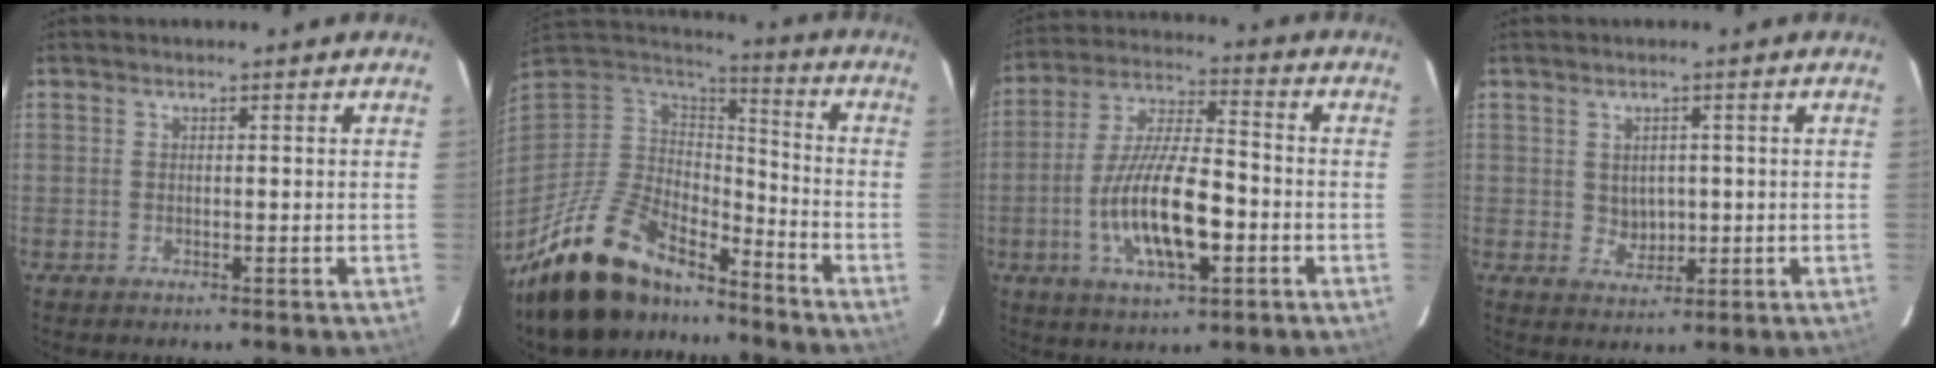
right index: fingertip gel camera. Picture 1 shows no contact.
{"total": 21.2, "force": [-16.2, 8.5, 10.7], "torque": [-0.227, -0.016, -0.277]}
{"total": 15.6, "force": [-4.5, 5.3, 14.0], "torque": [-0.279, -0.007, -0.077]}
{"total": 3.4, "force": [0.4, 3.1, 1.3], "torque": [-0.020, 0.002, 0.015]}